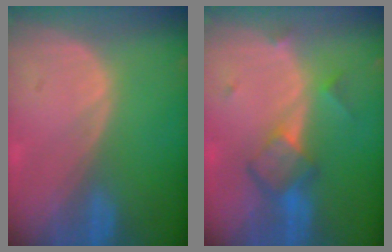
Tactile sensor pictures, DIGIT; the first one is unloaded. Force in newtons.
{"total": 6.0, "press": 5.2, "slide": 3.0}